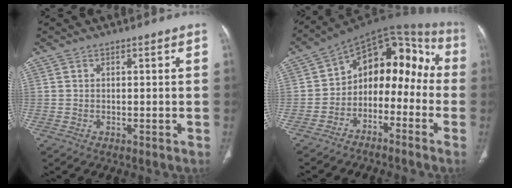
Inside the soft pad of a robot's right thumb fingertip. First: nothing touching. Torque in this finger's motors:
{"motor_torque": [0.20, 0.42, 0.15, 0.05, 0.16]}